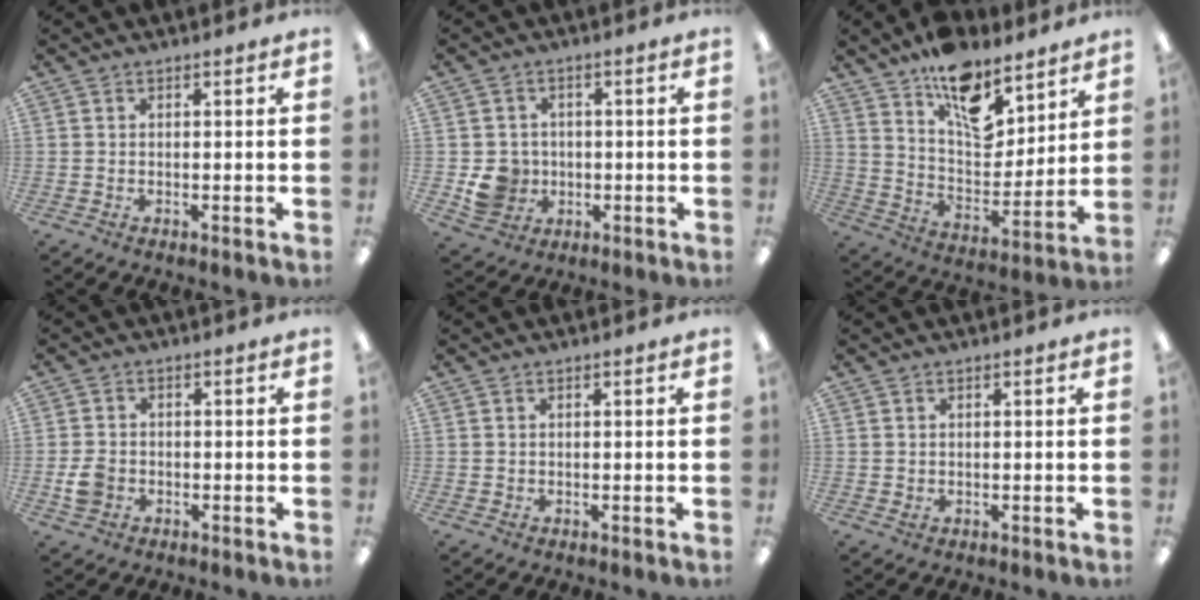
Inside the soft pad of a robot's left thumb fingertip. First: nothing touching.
{"total": 6.9, "force": [-1.1, 6.5, 2.0], "torque": [-0.040, 0.012, -0.013]}
{"total": 15.0, "force": [10.5, 7.5, 7.6], "torque": [-0.110, -0.069, 0.186]}
{"total": 4.4, "force": [-1.3, 3.5, 2.2], "torque": [-0.034, 0.003, -0.023]}
{"total": 0.7, "force": [0.3, 0.6, 0.1], "torque": [-0.001, 0.005, 0.004]}
{"total": 1.0, "force": [0.4, 0.9, 0.3], "torque": [0.001, 0.002, 0.004]}